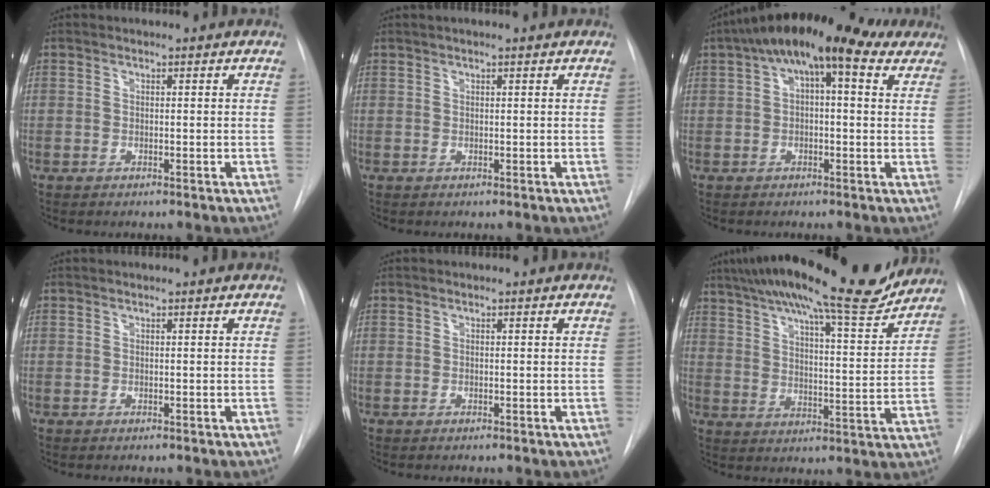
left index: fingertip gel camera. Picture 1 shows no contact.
{"total": 1.2, "force": [0.8, 0.0, 0.9], "torque": [-0.015, 0.011, 0.012]}
{"total": 16.6, "force": [9.8, 5.9, 12.0], "torque": [-0.199, 0.070, 0.145]}
{"total": 0.0}
{"total": 0.0}
{"total": 23.1, "force": [19.5, 3.3, 11.9], "torque": [-0.198, 0.001, 0.271]}